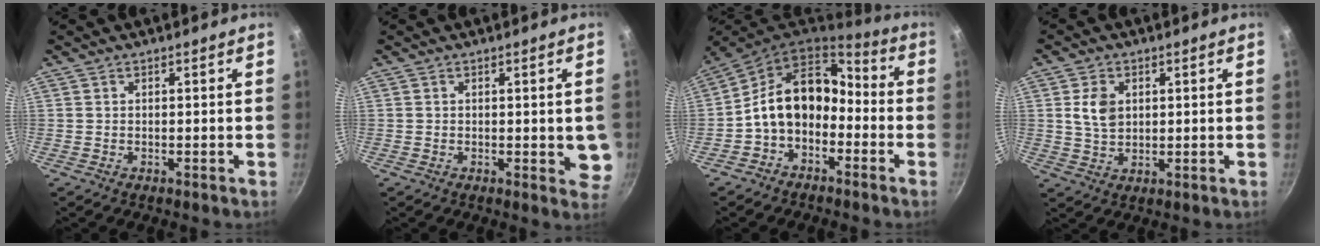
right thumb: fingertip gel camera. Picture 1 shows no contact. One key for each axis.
{"total": 4.9, "fx": -0.2, "fy": 2.1, "fz": 4.4, "tx": -0.035, "ty": -0.008, "tz": -0.003}
{"total": 13.5, "fx": -2.9, "fy": 9.7, "fz": 8.9, "tx": -0.122, "ty": 0.063, "tz": -0.070}
{"total": 5.9, "fx": 1.4, "fy": 4.2, "fz": 3.8, "tx": -0.060, "ty": -0.007, "tz": 0.029}